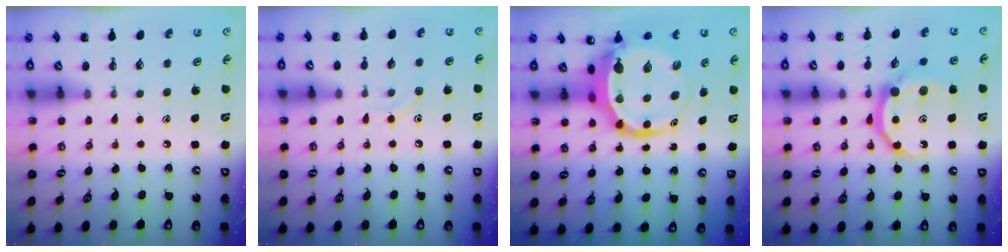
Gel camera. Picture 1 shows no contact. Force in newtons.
{"total": 4.9, "press": 4.6, "slide": 1.5}
{"total": 9.1, "press": 8.7, "slide": 2.5}
{"total": 11.6, "press": 11.6, "slide": 0.7}